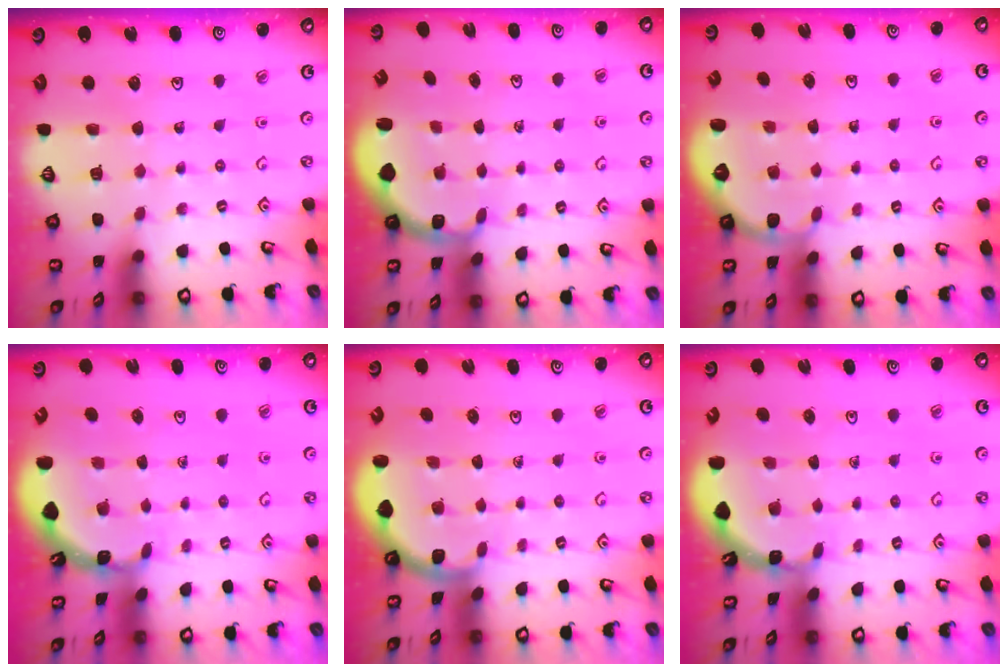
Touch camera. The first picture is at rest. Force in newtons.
{"total": 2.5, "press": 1.2, "slide": 2.2}
{"total": 1.8, "press": 1.7, "slide": 0.1}
{"total": 1.7, "press": 1.7, "slide": 0.1}
{"total": 1.8, "press": 1.7, "slide": 0.0}
{"total": 1.8, "press": 1.8, "slide": 0.1}